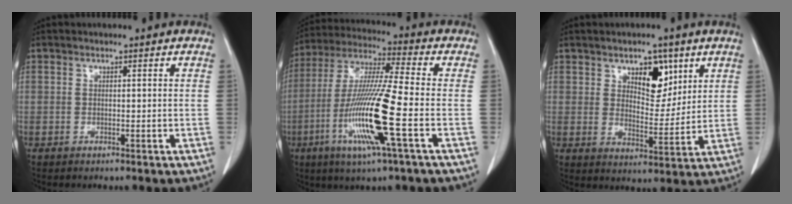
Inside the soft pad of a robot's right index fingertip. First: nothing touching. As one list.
[{"total": 15.6, "force": [-4.7, -0.3, 14.9], "torque": [-0.309, -0.018, -0.094]}, {"total": 7.3, "force": [3.9, 3.7, 5.0], "torque": [-0.073, 0.000, 0.065]}]